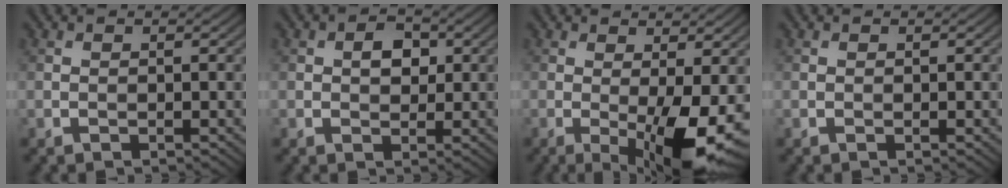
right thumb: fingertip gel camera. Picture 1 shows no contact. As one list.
[{"total": 3.1, "force": [0.6, 2.2, 2.1], "torque": [-0.037, 0.001, 0.006]}, {"total": 8.6, "force": [-1.7, 1.9, 8.2], "torque": [-0.130, -0.007, -0.019]}, {"total": 0.0}]